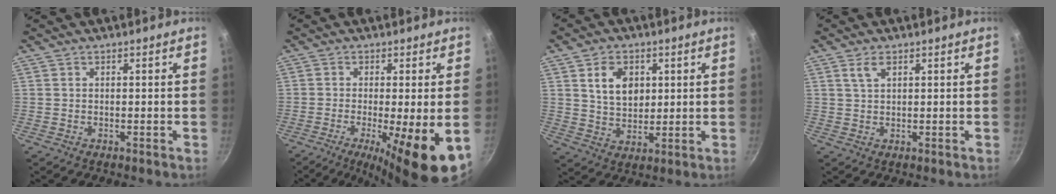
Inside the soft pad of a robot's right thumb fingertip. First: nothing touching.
{"total": 12.2, "force": [-3.8, 2.0, 11.4], "torque": [-0.189, -0.015, -0.055]}
{"total": 8.0, "force": [2.4, 5.8, 5.0], "torque": [-0.061, -0.013, 0.047]}
{"total": 2.5, "force": [1.3, 1.2, 1.8], "torque": [-0.030, -0.003, 0.026]}